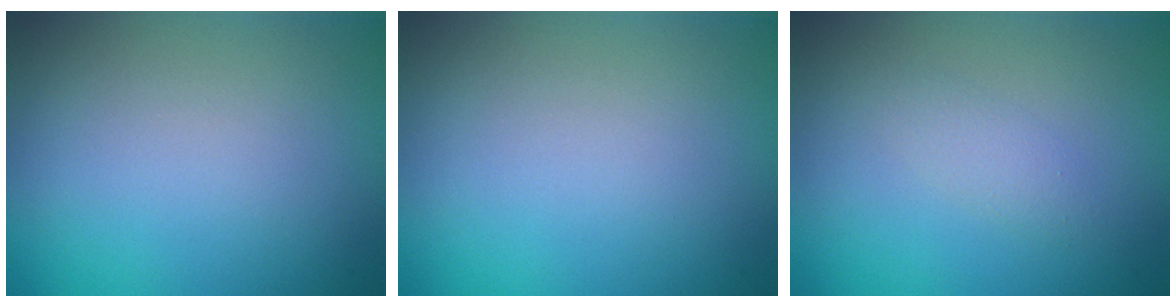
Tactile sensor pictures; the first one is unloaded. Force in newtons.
{"total": 0.0}
{"total": 1.3, "press": 1.2, "slide": 0.1}